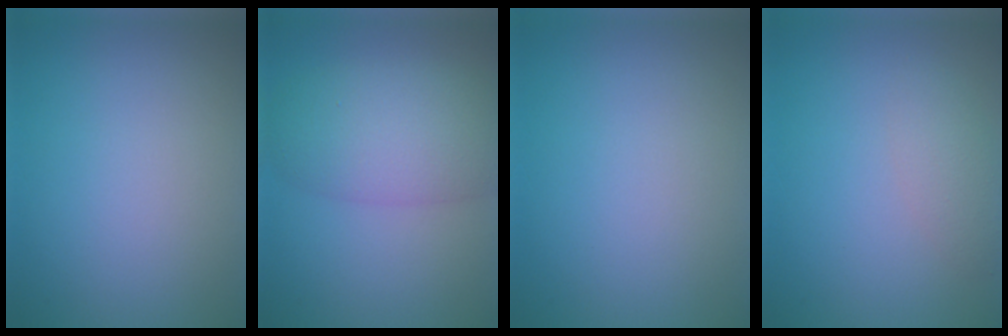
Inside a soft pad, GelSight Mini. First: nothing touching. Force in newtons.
{"total": 6.7, "press": 6.7, "slide": 0.3}
{"total": 0.0}
{"total": 2.0, "press": 2.0, "slide": 0.0}